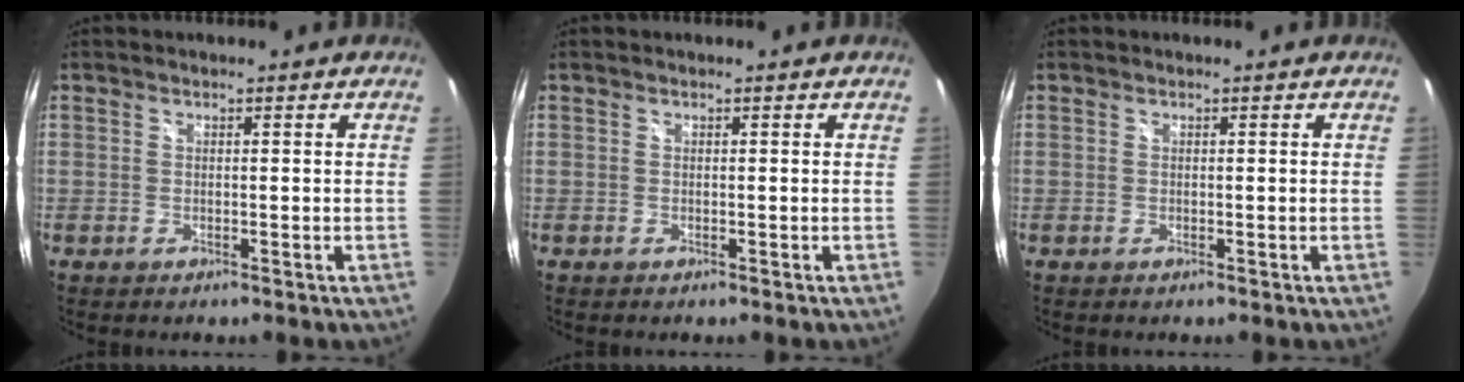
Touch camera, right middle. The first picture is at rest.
{"total": 0.0}
{"total": 0.0}